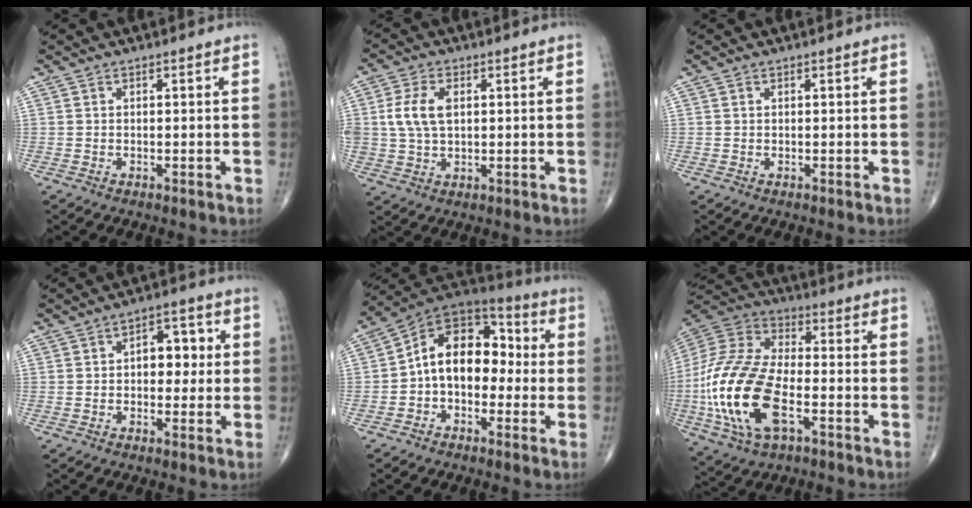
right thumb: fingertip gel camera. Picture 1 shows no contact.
{"total": 7.1, "force": [1.2, 4.3, 5.6], "torque": [-0.117, 0.002, 0.026]}
{"total": 0.0}
{"total": 6.6, "force": [0.6, 4.3, 5.0], "torque": [-0.036, 0.018, 0.002]}
{"total": 14.3, "force": [-1.0, 9.7, 10.4], "torque": [-0.131, 0.052, -0.033]}
{"total": 22.9, "force": [-6.0, 11.4, 19.0], "torque": [-0.418, 0.011, -0.109]}